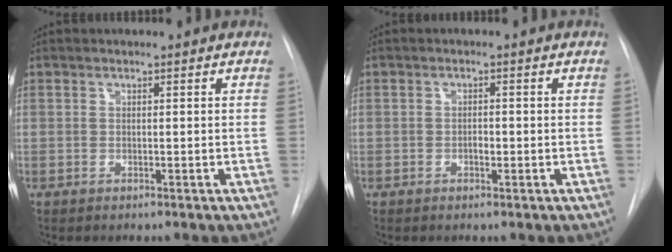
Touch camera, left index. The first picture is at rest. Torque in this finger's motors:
{"motor_torque": [0.11, 0.04, 0.00, 0.00]}